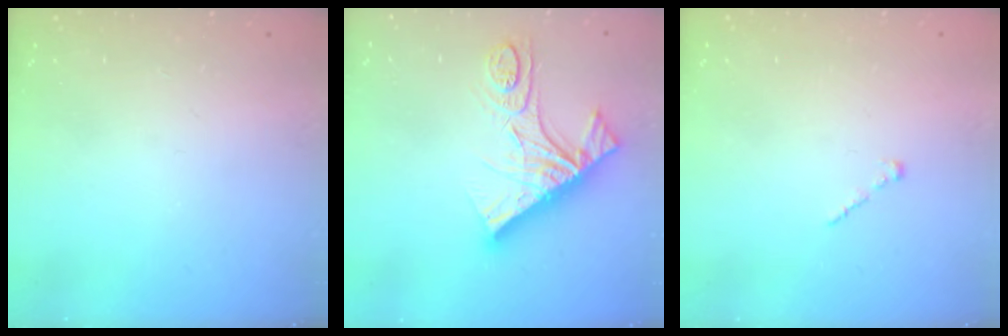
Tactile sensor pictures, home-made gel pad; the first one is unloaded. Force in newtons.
{"total": 17.9, "press": 17.8, "slide": 2.0}
{"total": 1.0, "press": 0.8, "slide": 0.5}